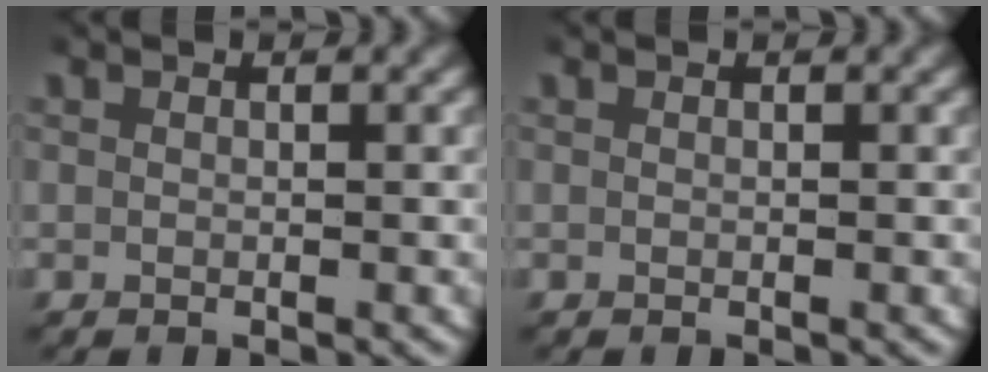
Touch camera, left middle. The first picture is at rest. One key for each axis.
{"total": 0.0}